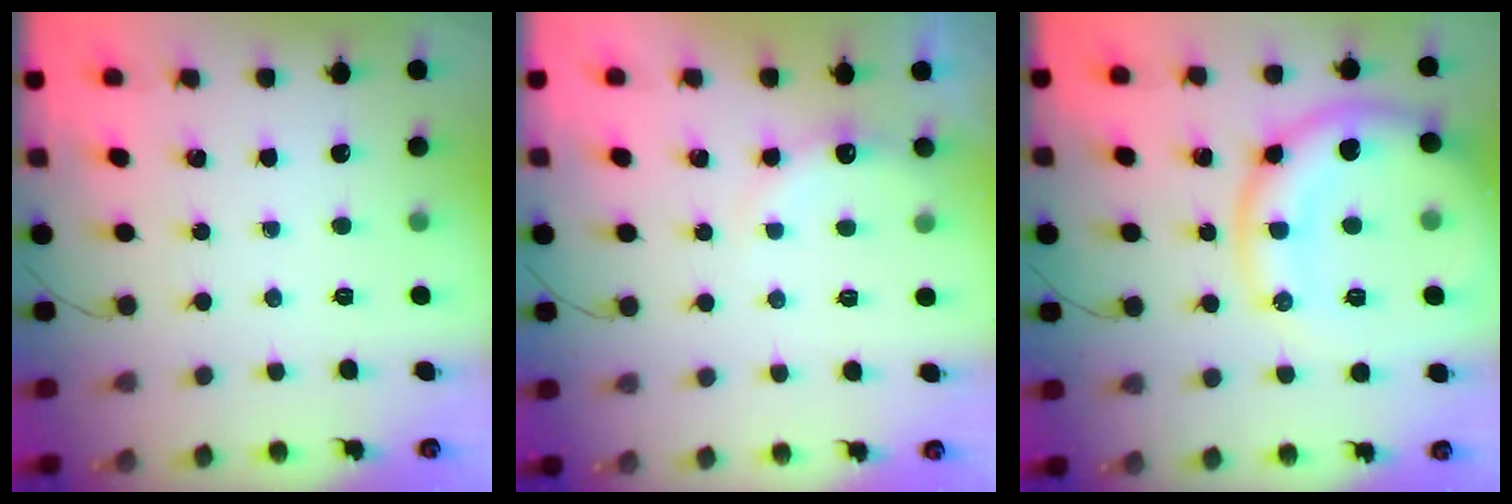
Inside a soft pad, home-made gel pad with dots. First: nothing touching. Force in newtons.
{"total": 7.5, "press": 7.4, "slide": 1.5}
{"total": 16.3, "press": 16.2, "slide": 1.7}